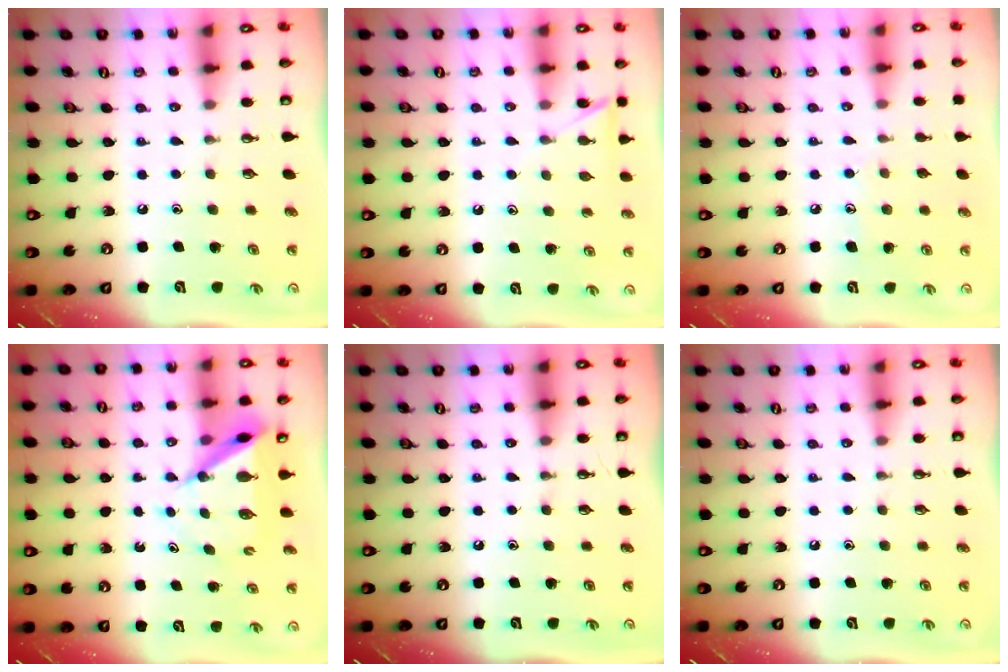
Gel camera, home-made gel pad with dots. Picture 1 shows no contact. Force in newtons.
{"total": 6.8, "press": 6.8, "slide": 0.5}
{"total": 7.0, "press": 6.9, "slide": 0.6}
{"total": 6.7, "press": 6.7, "slide": 0.5}
{"total": 0.0}
{"total": 0.0}